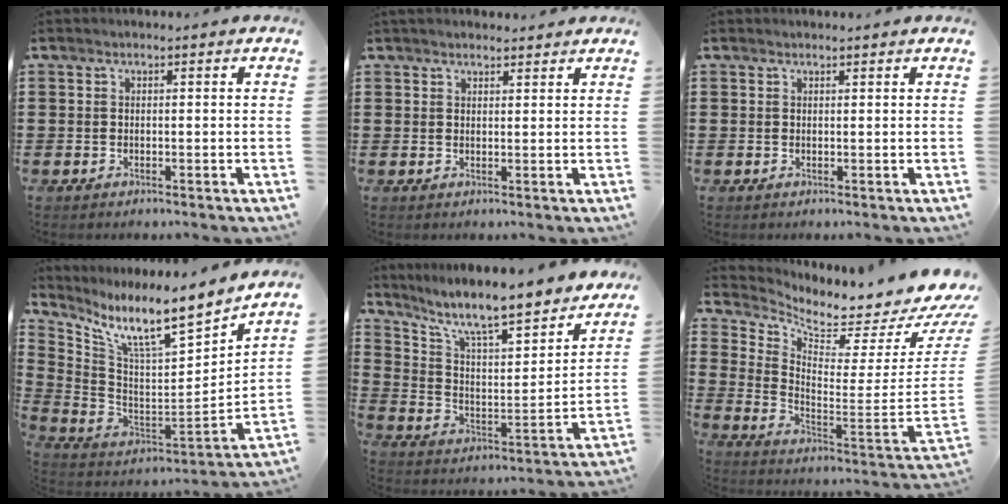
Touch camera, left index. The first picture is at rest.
{"total": 1.9, "force": [1.9, 0.4, 0.3], "torque": [-0.008, 0.003, 0.037]}
{"total": 0.8, "force": [0.8, 0.0, 0.2], "torque": [-0.005, -0.001, 0.015]}
{"total": 10.0, "force": [7.4, 1.2, 6.7], "torque": [-0.143, -0.063, 0.114]}
{"total": 9.3, "force": [8.0, 1.1, 4.7], "torque": [-0.117, -0.061, 0.130]}
{"total": 4.6, "force": [4.2, 0.4, 1.8], "torque": [-0.052, -0.068, 0.059]}